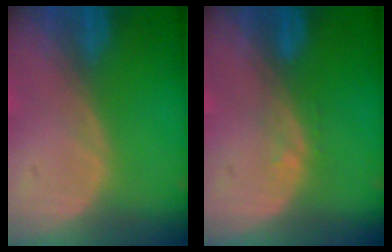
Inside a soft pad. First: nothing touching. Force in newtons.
{"total": 1.0, "press": 1.0, "slide": 0.2}